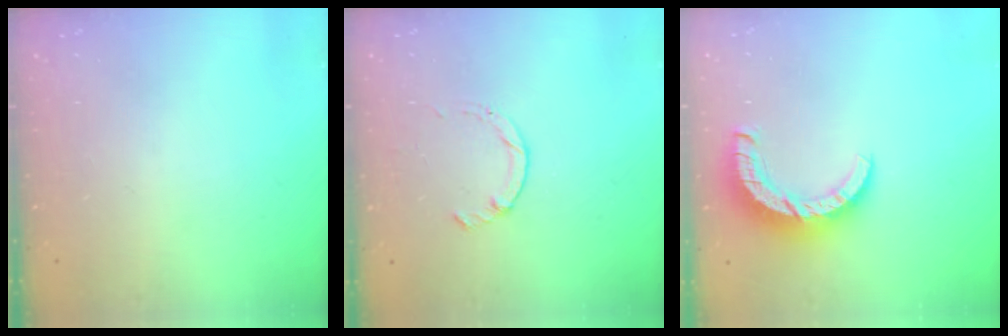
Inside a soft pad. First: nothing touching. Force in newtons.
{"total": 1.0, "press": 1.0, "slide": 0.3}
{"total": 8.5, "press": 8.5, "slide": 0.8}